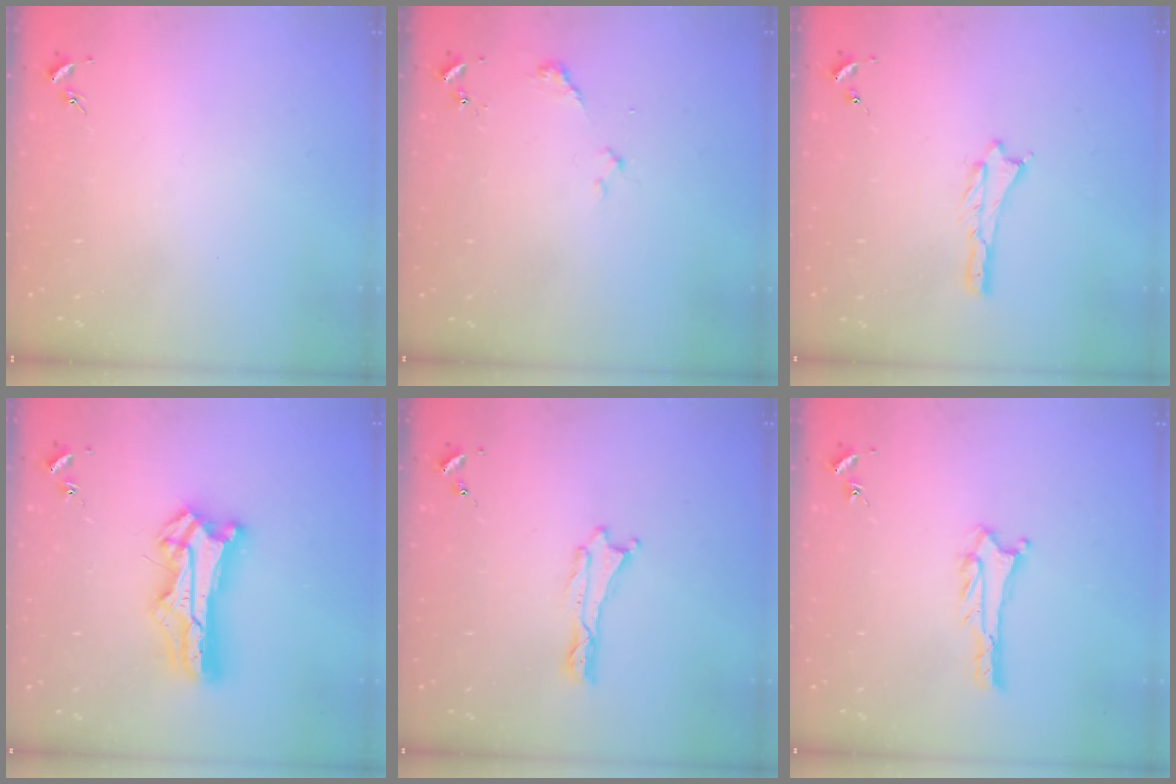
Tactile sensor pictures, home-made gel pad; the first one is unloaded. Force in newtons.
{"total": 2.4, "press": 2.3, "slide": 0.3}
{"total": 0.0}
{"total": 12.0, "press": 11.9, "slide": 0.9}
{"total": 0.0}
{"total": 2.7, "press": 2.7, "slide": 0.2}